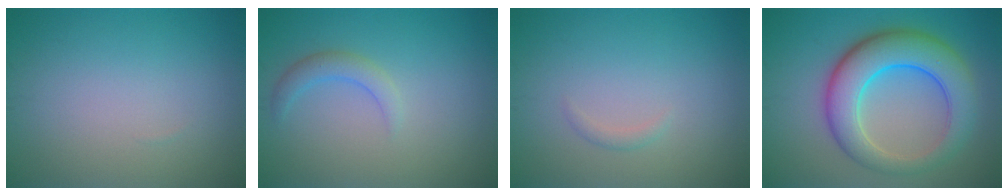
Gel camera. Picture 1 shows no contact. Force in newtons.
{"total": 1.9, "press": 1.9, "slide": 0.2}
{"total": 0.7, "press": 0.7, "slide": 0.0}
{"total": 8.5, "press": 8.5, "slide": 0.1}